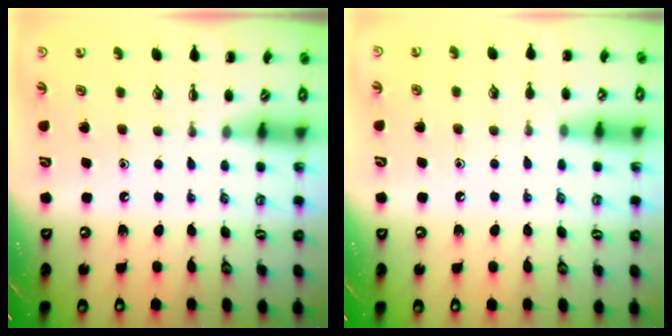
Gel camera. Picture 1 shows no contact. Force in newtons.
{"total": 5.7, "press": 5.5, "slide": 1.7}